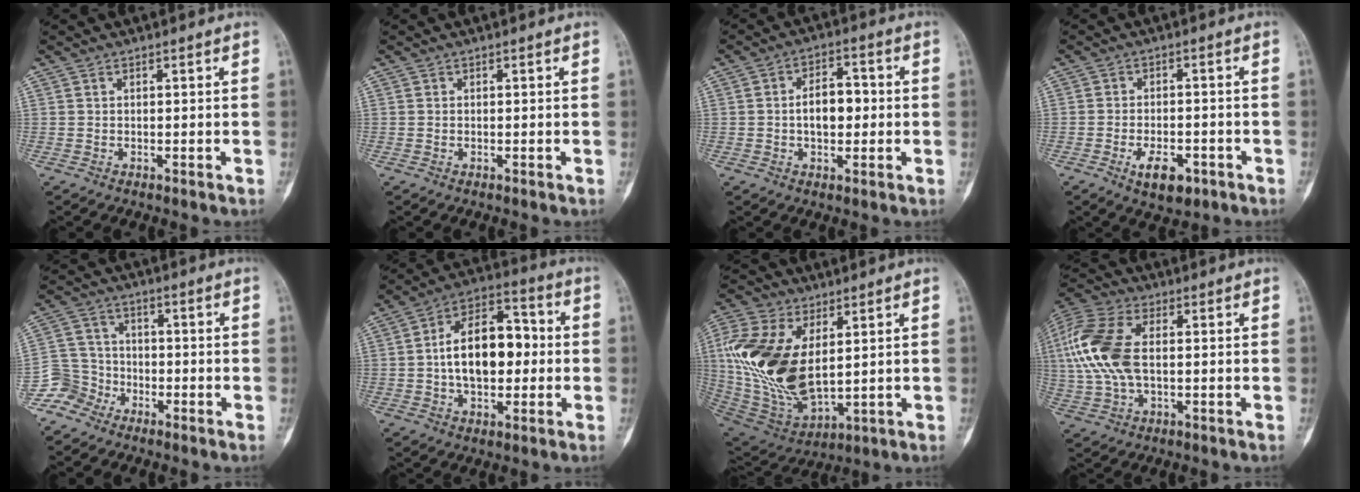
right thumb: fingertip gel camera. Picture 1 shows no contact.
{"total": 0.0}
{"total": 7.2, "force": [-0.2, 4.4, 5.7], "torque": [-0.073, 0.020, -0.007]}
{"total": 6.3, "force": [-2.9, 3.5, 4.3], "torque": [-0.063, 0.013, -0.041]}
{"total": 6.2, "force": [-4.3, 4.5, -0.2], "torque": [0.032, 0.037, -0.099]}
{"total": 15.4, "force": [-0.1, 9.3, 12.3], "torque": [-0.172, 0.037, -0.008]}
{"total": 21.2, "force": [3.5, 12.2, 17.0], "torque": [-0.352, -0.021, 0.076]}
{"total": 14.8, "force": [1.3, 8.1, 12.3], "torque": [-0.285, 0.015, 0.023]}